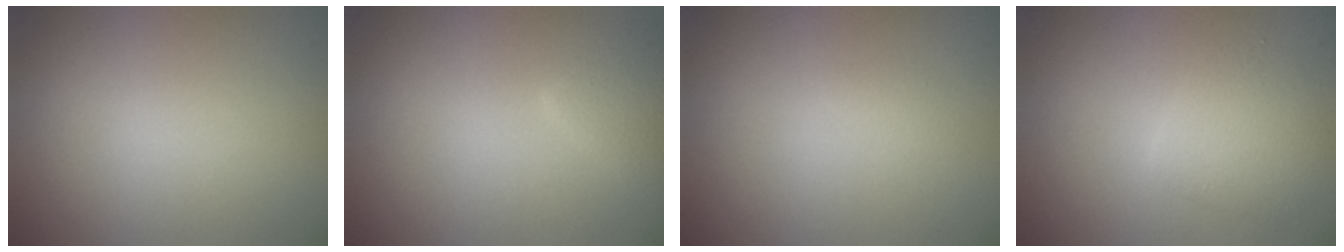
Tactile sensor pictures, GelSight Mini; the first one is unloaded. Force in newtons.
{"total": 2.4, "press": 2.4, "slide": 0.1}
{"total": 0.5, "press": 0.5, "slide": 0.0}
{"total": 2.7, "press": 2.7, "slide": 0.1}